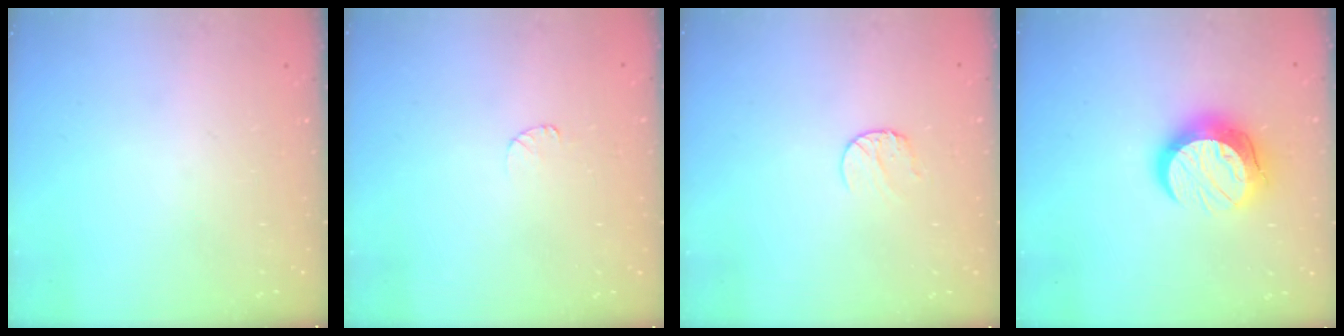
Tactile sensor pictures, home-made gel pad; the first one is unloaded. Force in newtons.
{"total": 3.3, "press": 3.2, "slide": 0.4}
{"total": 5.4, "press": 5.4, "slide": 0.5}
{"total": 14.3, "press": 14.3, "slide": 1.0}